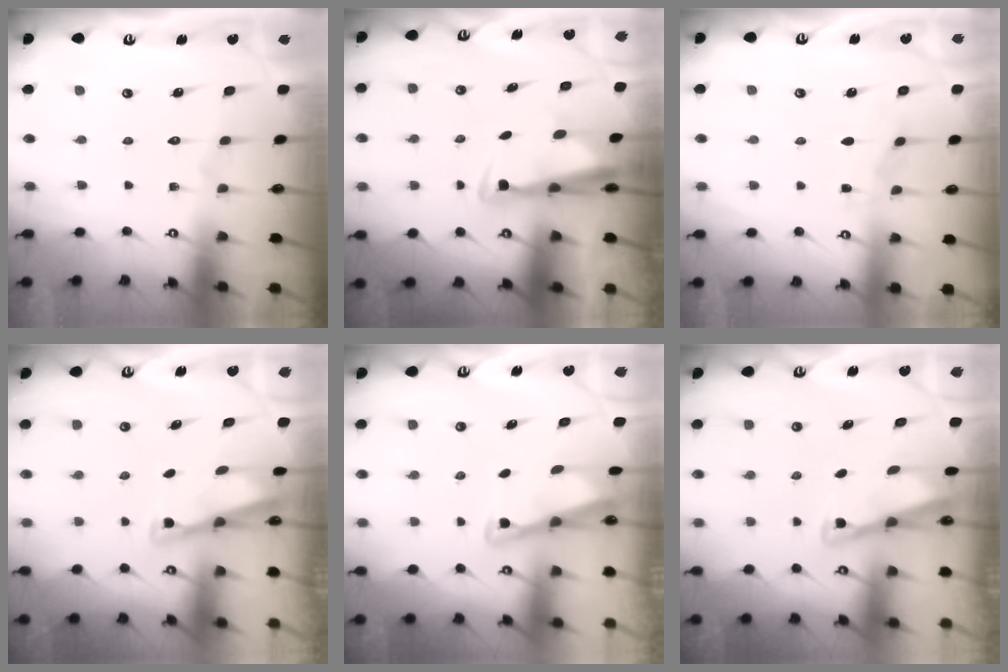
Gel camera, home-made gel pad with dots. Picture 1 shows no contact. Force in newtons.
{"total": 3.2, "press": 3.0, "slide": 1.0}
{"total": 2.5, "press": 2.5, "slide": 0.3}
{"total": 2.5, "press": 2.5, "slide": 0.2}
{"total": 3.1, "press": 3.1, "slide": 0.4}
{"total": 3.0, "press": 3.0, "slide": 0.3}